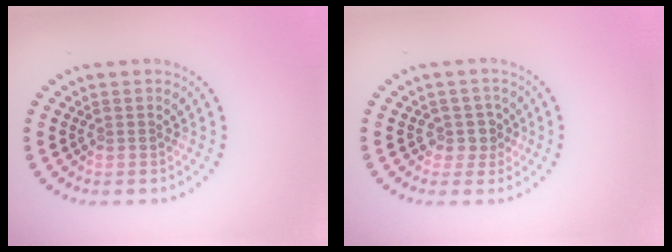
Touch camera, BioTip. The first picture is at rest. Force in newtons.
{"total": 2.0, "press": 1.6, "slide": 1.2}